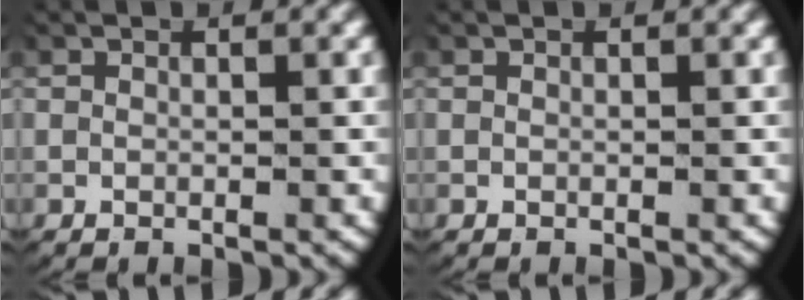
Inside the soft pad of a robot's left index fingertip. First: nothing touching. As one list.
[{"total": 0.0}]